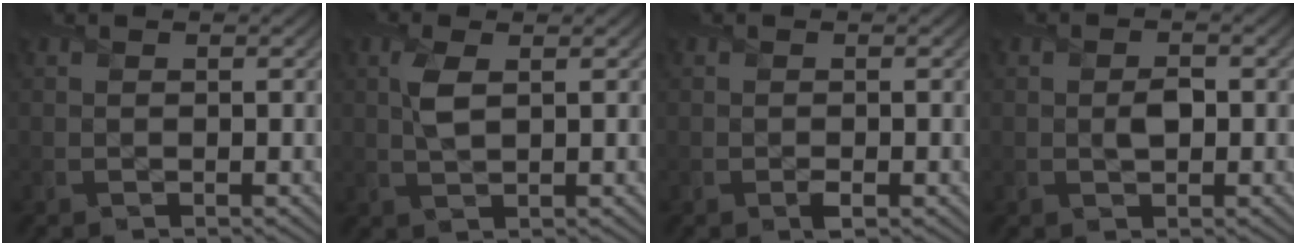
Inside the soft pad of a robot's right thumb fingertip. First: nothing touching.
{"total": 2.9, "force": [0.8, 1.1, 2.6], "torque": [-0.063, 0.000, 0.018]}
{"total": 0.8, "force": [-0.4, 0.3, 0.7], "torque": [-0.009, -0.007, -0.007]}
{"total": 1.8, "force": [-0.1, 1.2, 1.4], "torque": [-0.023, -0.004, 0.000]}